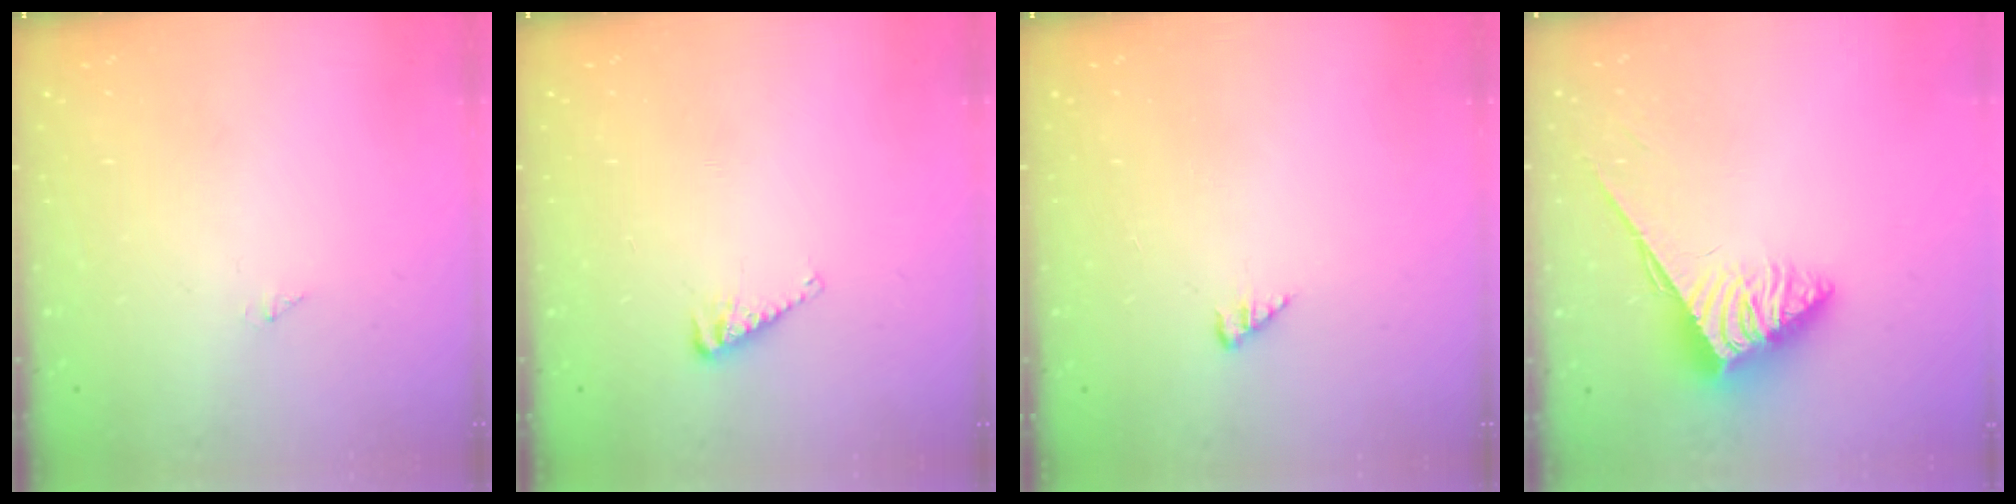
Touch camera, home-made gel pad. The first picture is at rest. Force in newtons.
{"total": 4.1, "press": 4.1, "slide": 0.5}
{"total": 2.2, "press": 2.2, "slide": 0.2}
{"total": 3.8, "press": 3.8, "slide": 0.6}